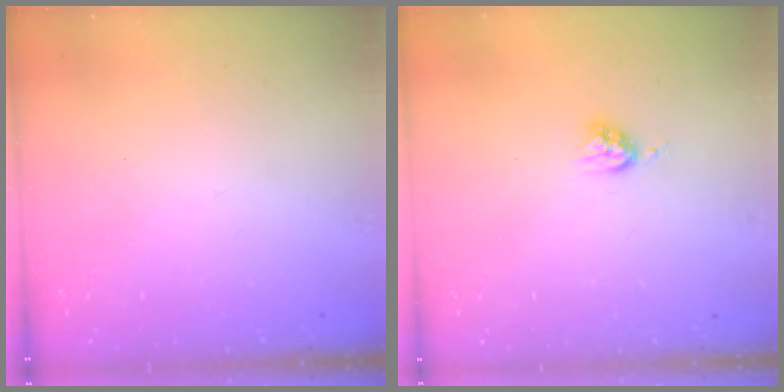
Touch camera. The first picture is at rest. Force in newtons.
{"total": 5.1, "press": 5.1, "slide": 0.5}